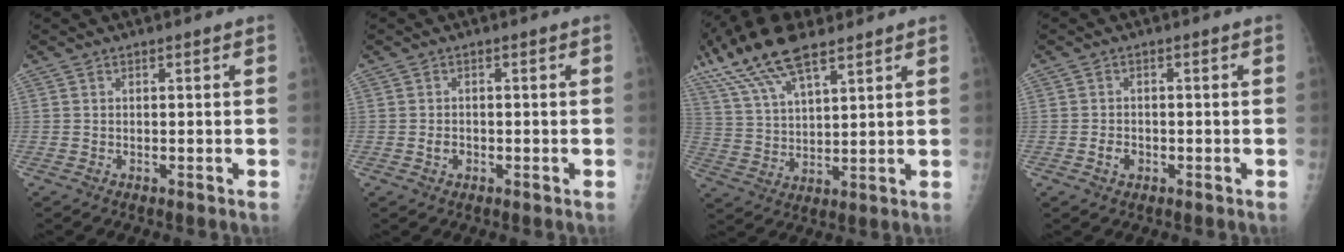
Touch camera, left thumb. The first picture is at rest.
{"total": 1.6, "force": [-0.4, 1.3, 0.8], "torque": [-0.010, 0.003, -0.006]}
{"total": 15.0, "force": [9.9, 5.5, 9.8], "torque": [-0.186, -0.010, 0.193]}
{"total": 2.1, "force": [-0.7, 1.7, 1.1], "torque": [-0.011, 0.004, -0.011]}